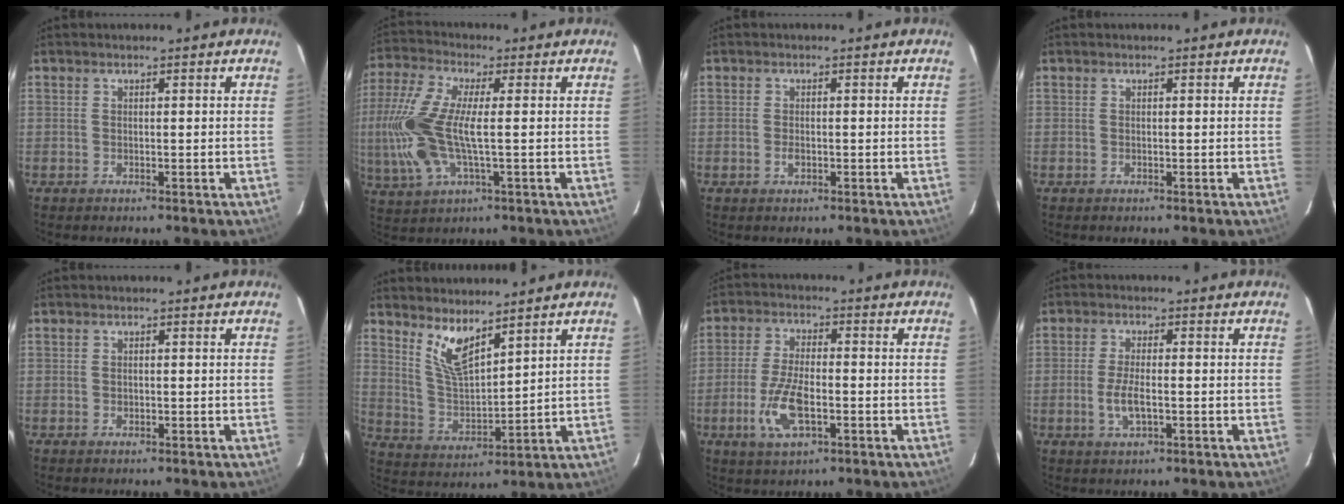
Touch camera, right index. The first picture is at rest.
{"total": 16.3, "force": [-1.2, 5.7, 15.2], "torque": [-0.326, -0.005, -0.024]}
{"total": 1.5, "force": [-0.5, 0.8, 1.2], "torque": [-0.024, 0.000, -0.009]}
{"total": 0.0}
{"total": 0.8, "force": [-0.2, 0.6, 0.5], "torque": [-0.008, 0.000, -0.002]}
{"total": 7.9, "force": [5.7, 2.3, 5.0], "torque": [-0.099, -0.010, 0.122]}
{"total": 9.7, "force": [-3.1, 3.9, 8.3], "torque": [-0.176, -0.006, -0.057]}
{"total": 5.1, "force": [-1.4, 1.6, 4.6], "torque": [-0.095, -0.005, -0.026]}